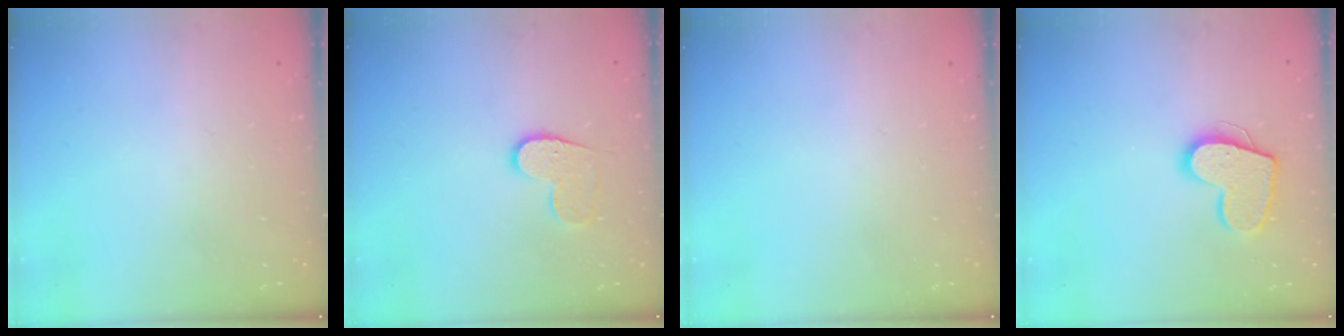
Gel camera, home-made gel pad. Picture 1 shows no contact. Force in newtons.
{"total": 9.2, "press": 9.2, "slide": 0.3}
{"total": 0.0}
{"total": 13.5, "press": 13.5, "slide": 0.9}